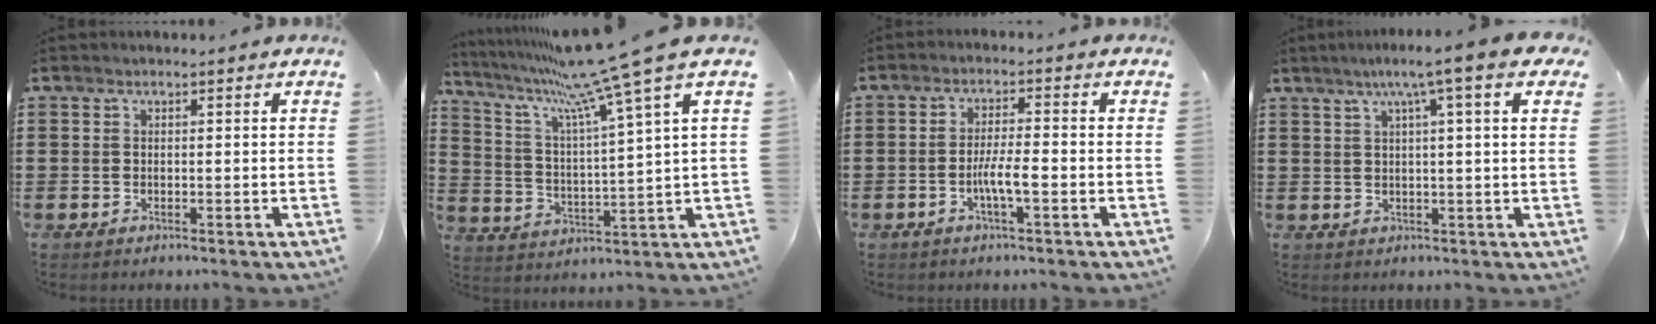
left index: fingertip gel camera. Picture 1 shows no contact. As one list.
[{"total": 12.3, "force": [9.6, -1.1, 7.7], "torque": [-0.174, -0.057, 0.153]}, {"total": 4.4, "force": [-1.6, 0.6, 4.0], "torque": [-0.084, -0.003, -0.033]}, {"total": 6.8, "force": [3.3, -0.2, 6.0], "torque": [-0.121, 0.003, 0.051]}]